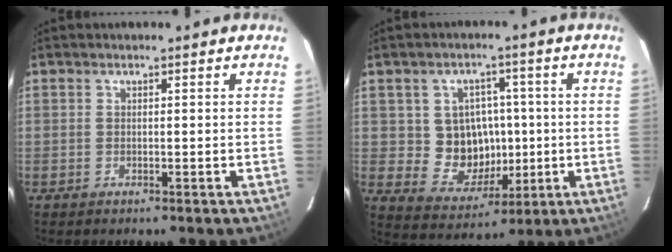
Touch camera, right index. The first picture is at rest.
{"total": 10.3, "force": [0.0, 9.5, 3.9], "torque": [-0.083, 0.011, 0.019]}